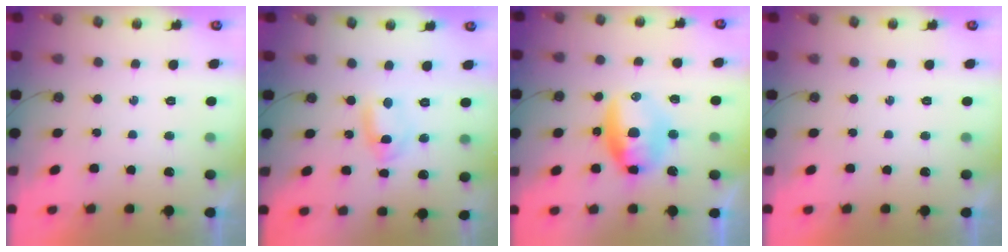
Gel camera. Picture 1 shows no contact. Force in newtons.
{"total": 3.2, "press": 3.0, "slide": 1.0}
{"total": 10.7, "press": 10.7, "slide": 0.8}
{"total": 0.0}